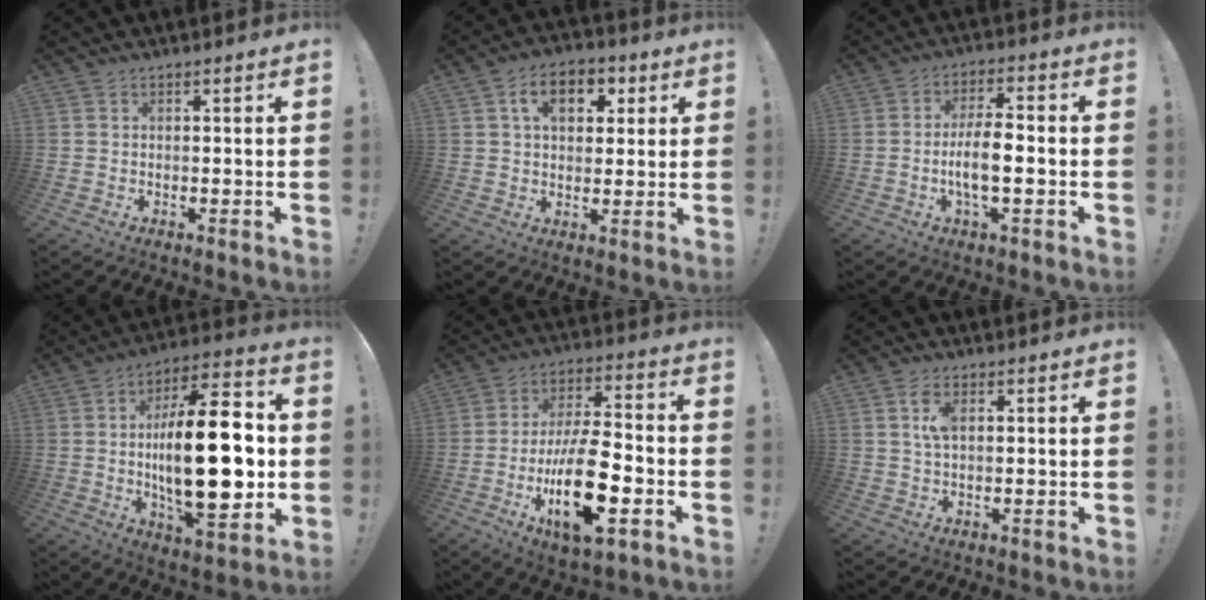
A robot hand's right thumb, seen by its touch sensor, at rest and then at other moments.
{"total": 10.3, "force": [3.5, 6.8, 7.0], "torque": [-0.098, 0.004, 0.061]}
{"total": 8.8, "force": [-2.0, 2.7, 8.2], "torque": [-0.160, 0.006, -0.039]}
{"total": 27.6, "force": [-0.4, 11.3, 25.1], "torque": [-0.425, -0.004, -0.008]}
{"total": 19.8, "force": [-6.2, 7.4, 17.2], "torque": [-0.311, 0.019, -0.097]}
{"total": 4.8, "force": [1.3, 2.2, 4.0], "torque": [-0.074, 0.005, 0.021]}